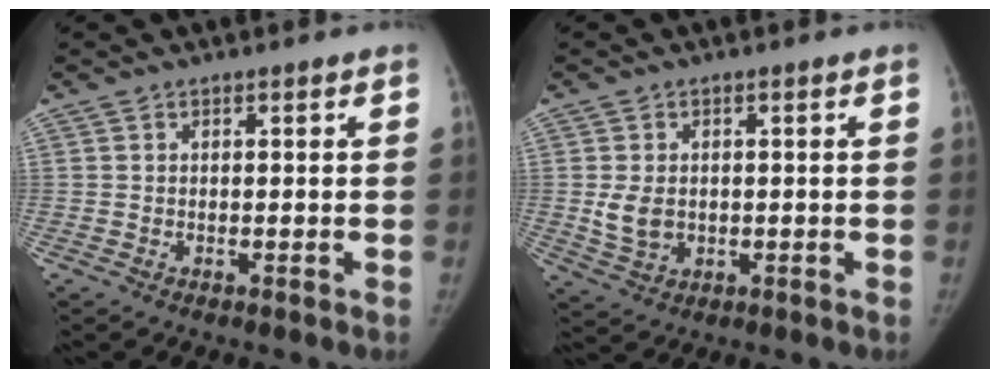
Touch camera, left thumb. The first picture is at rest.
{"total": 5.0, "force": [-0.1, 3.8, 3.3], "torque": [-0.052, -0.004, 0.008]}